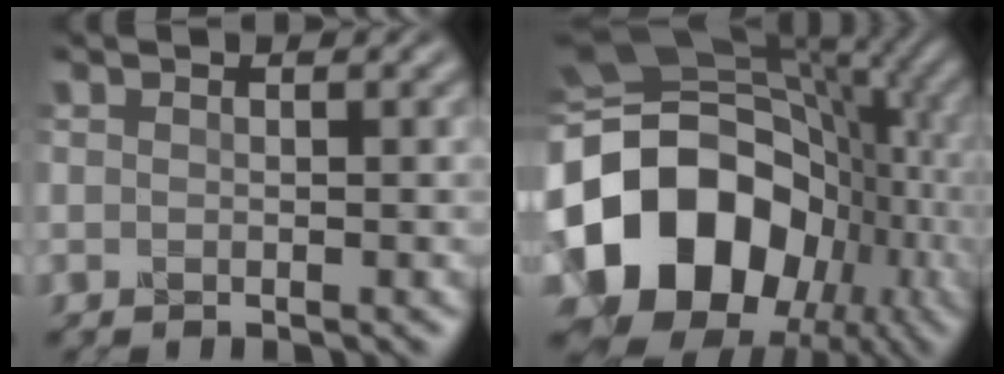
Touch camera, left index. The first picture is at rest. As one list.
[{"total": 16.3, "force": [-3.0, 13.0, 9.4], "torque": [-0.192, 0.002, -0.060]}]